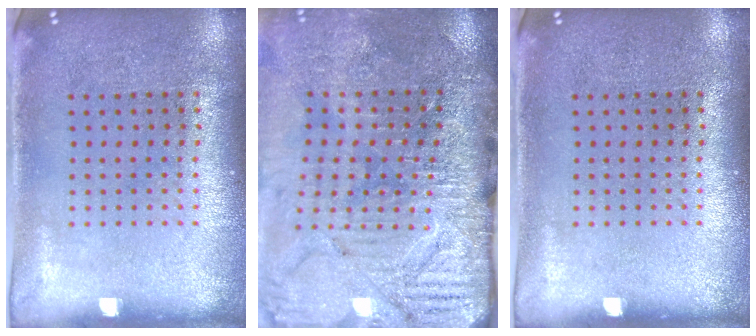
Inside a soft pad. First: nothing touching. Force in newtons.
{"total": 4.0, "press": 3.6, "slide": 1.7}
{"total": 0.0}